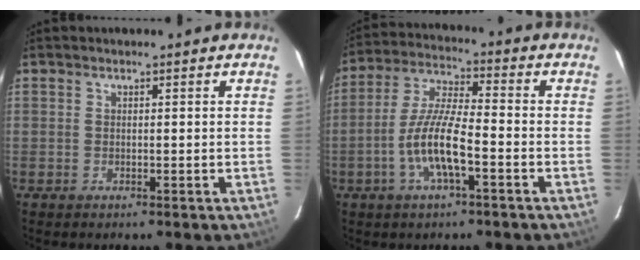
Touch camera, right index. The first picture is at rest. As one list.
[{"total": 10.4, "force": [-4.0, 2.1, 9.4], "torque": [-0.196, 0.000, -0.078]}]